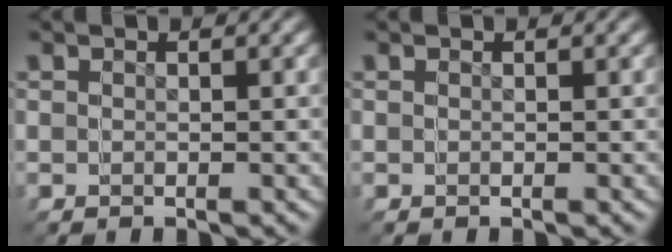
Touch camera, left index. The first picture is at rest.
{"total": 0.0}